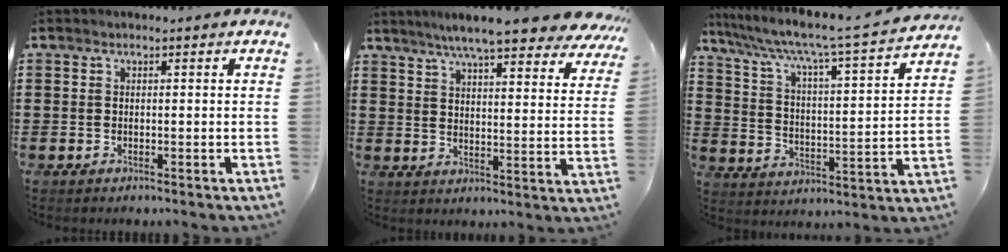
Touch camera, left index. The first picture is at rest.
{"total": 8.7, "force": [7.5, 0.2, 4.4], "torque": [-0.095, -0.036, 0.129]}
{"total": 5.4, "force": [4.5, -0.2, 3.0], "torque": [-0.083, -0.050, 0.063]}